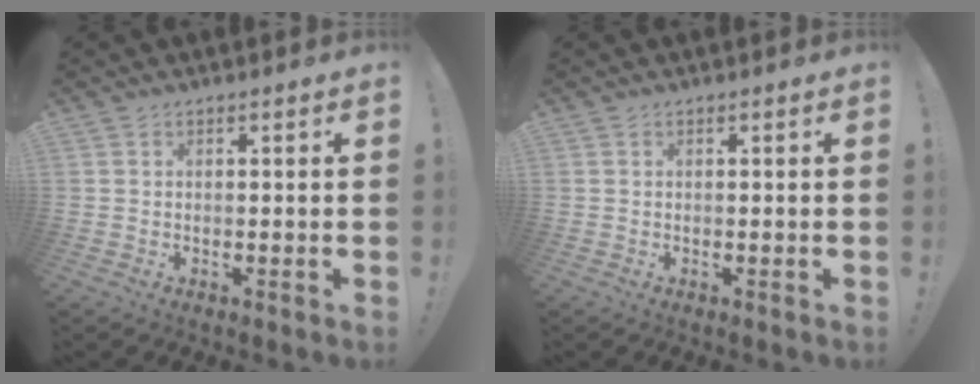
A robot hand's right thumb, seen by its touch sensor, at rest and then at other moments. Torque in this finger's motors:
{"motor_torque": [-0.02, -0.01, 0.05, -0.01, 0.00]}